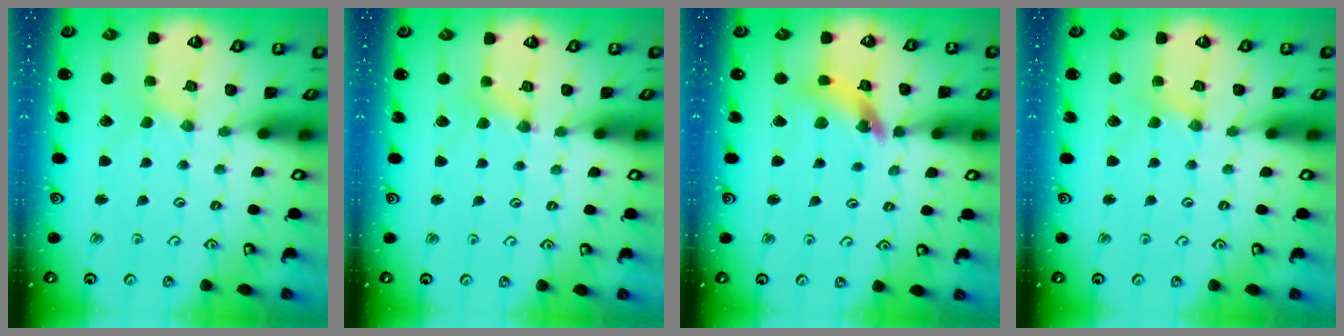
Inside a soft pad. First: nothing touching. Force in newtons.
{"total": 1.9, "press": 1.9, "slide": 0.5}
{"total": 11.3, "press": 11.2, "slide": 1.2}
{"total": 2.3, "press": 2.3, "slide": 0.4}